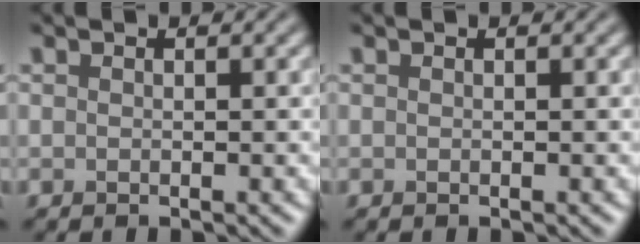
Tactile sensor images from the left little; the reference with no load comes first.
{"total": 0.0}